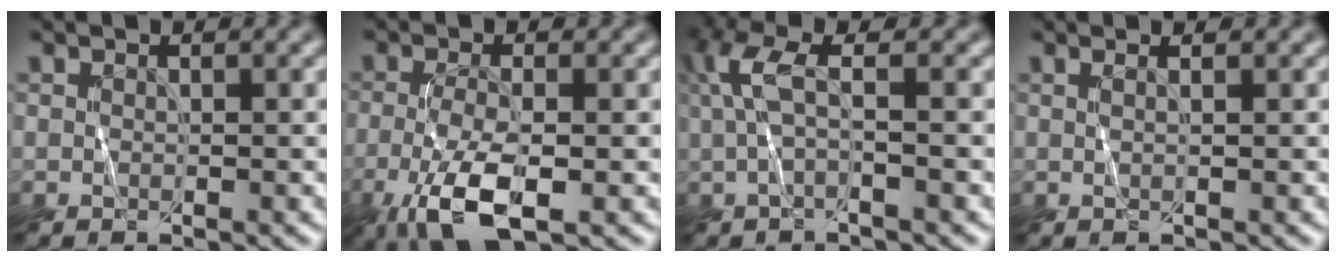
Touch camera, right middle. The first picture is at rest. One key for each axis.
{"total": 5.8, "fx": -2.3, "fy": 1.8, "fz": 5.0, "tx": -0.115, "ty": -0.008, "tz": -0.044}
{"total": 3.3, "fx": 0.8, "fy": 0.4, "fz": 3.1, "tx": -0.076, "ty": 0.008, "tz": 0.014}
{"total": 1.0, "fx": 0.6, "fy": -0.1, "fz": 0.8, "tx": -0.009, "ty": -0.002, "tz": 0.001}